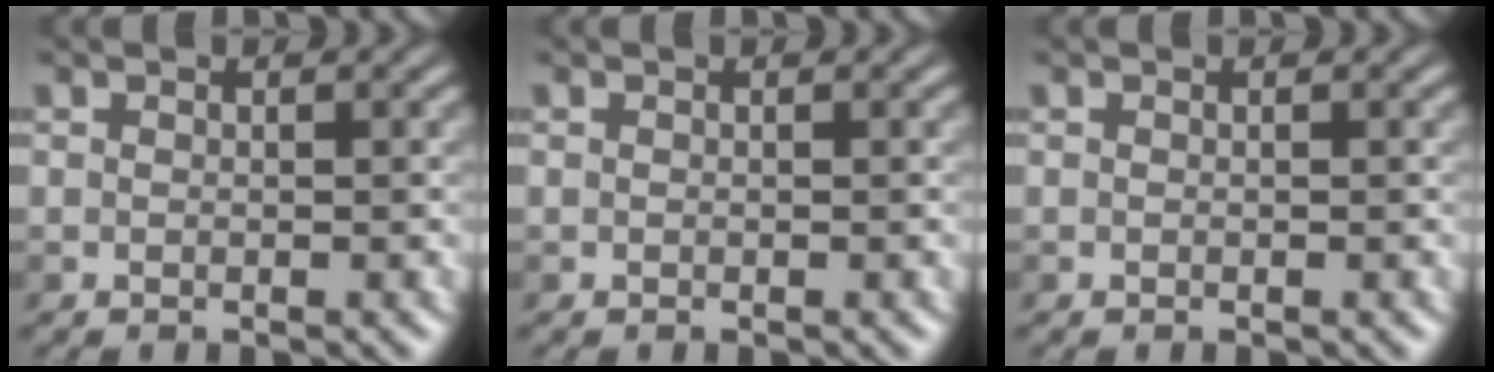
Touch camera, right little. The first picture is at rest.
{"total": 0.0}
{"total": 0.0}